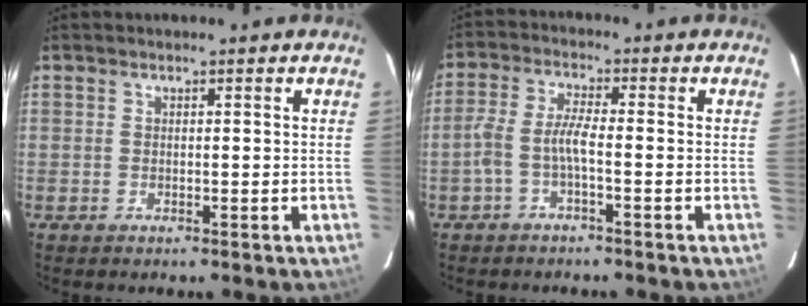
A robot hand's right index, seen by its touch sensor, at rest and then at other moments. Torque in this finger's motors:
{"motor_torque": [0.62, -0.36, 0.45, 0.12]}